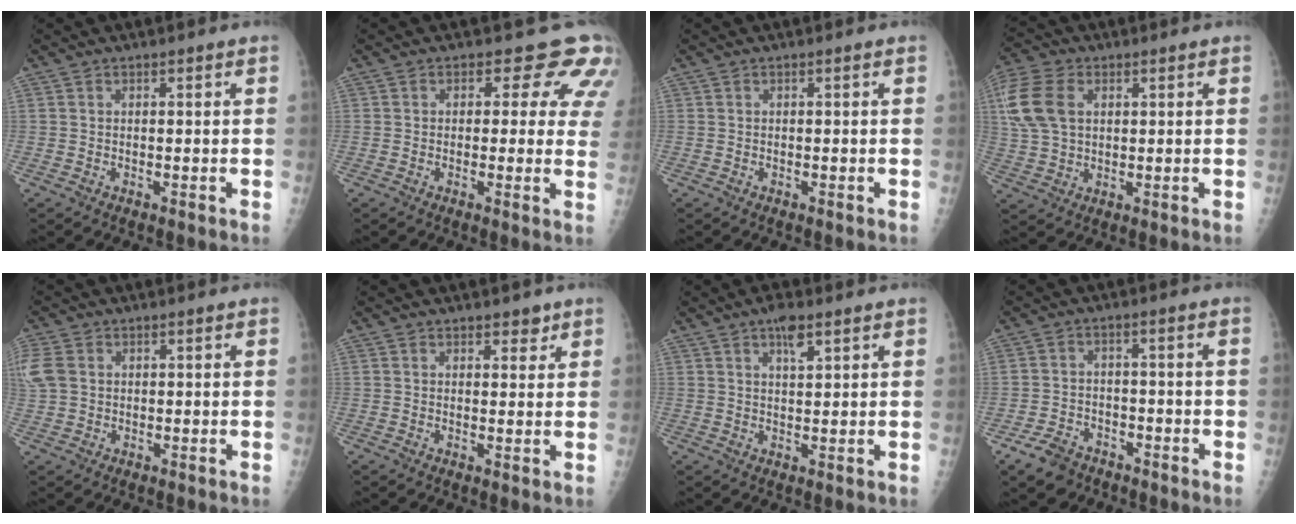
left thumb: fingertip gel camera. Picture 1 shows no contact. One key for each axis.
{"total": 8.2, "fx": 5.6, "fy": 4.7, "fz": 3.7, "tx": 0.003, "ty": -0.021, "tz": 0.039}
{"total": 0.0}
{"total": 11.4, "fx": 3.0, "fy": 7.7, "fz": 7.8, "tx": -0.167, "ty": 0.008, "tz": 0.059}
{"total": 6.8, "fx": 1.3, "fy": 5.3, "fz": 4.0, "tx": -0.116, "ty": 0.010, "tz": 0.032}
{"total": 2.5, "fx": 1.9, "fy": 1.3, "fz": 1.0, "tx": 0.009, "ty": -0.011, "tz": 0.025}
{"total": 4.0, "fx": 2.5, "fy": 1.4, "fz": 2.9, "tx": -0.042, "ty": -0.007, "tz": 0.040}
{"total": 6.3, "fx": -4.4, "fy": 4.0, "fz": 1.8, "tx": -0.026, "ty": 0.023, "tz": -0.077}